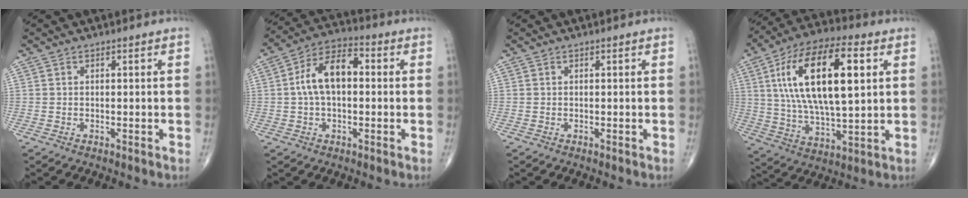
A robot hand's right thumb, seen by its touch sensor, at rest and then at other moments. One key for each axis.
{"total": 10.7, "fx": 0.7, "fy": 6.0, "fz": 8.8, "tx": -0.160, "ty": 0.031, "tz": 0.003}
{"total": 0.0}
{"total": 23.0, "fx": 5.9, "fy": 9.3, "fz": 20.2, "tx": -0.368, "ty": 0.001, "tz": 0.097}